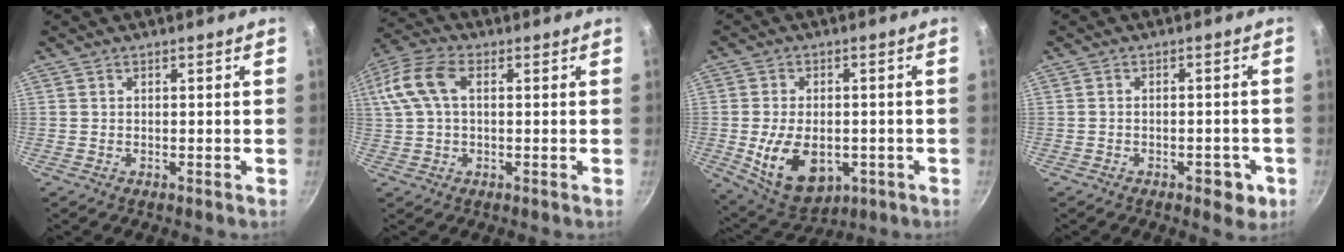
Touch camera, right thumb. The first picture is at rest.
{"total": 9.4, "force": [2.0, 5.4, 7.5], "torque": [-0.173, 0.031, 0.038]}
{"total": 13.1, "force": [-3.0, 8.4, 9.6], "torque": [-0.150, 0.000, -0.028]}
{"total": 4.4, "force": [-2.2, 2.2, 3.1], "torque": [-0.025, 0.010, -0.025]}